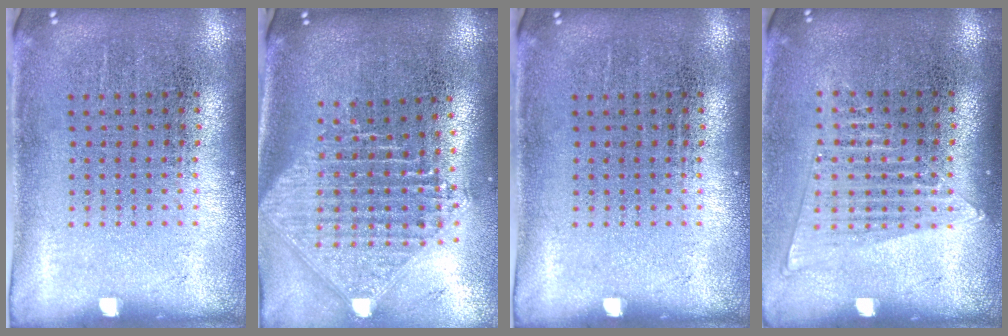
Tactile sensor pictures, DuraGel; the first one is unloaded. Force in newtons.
{"total": 2.4, "press": 1.9, "slide": 1.5}
{"total": 0.0}
{"total": 1.4, "press": 1.2, "slide": 0.5}